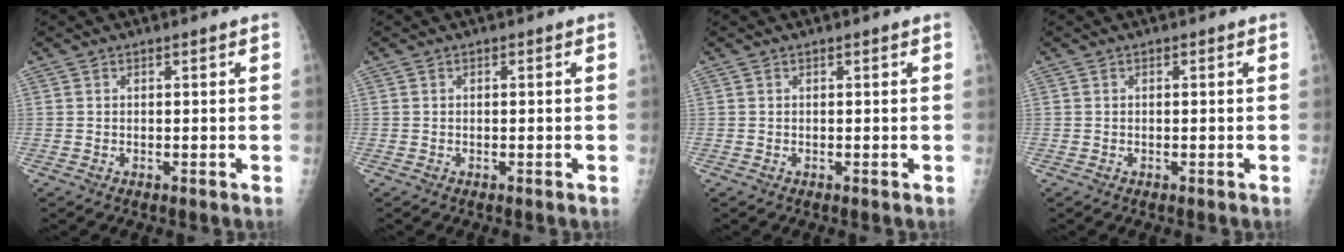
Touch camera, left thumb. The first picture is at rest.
{"total": 0.0}
{"total": 0.0}
{"total": 0.0}